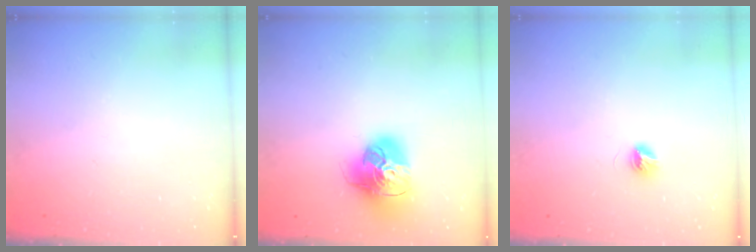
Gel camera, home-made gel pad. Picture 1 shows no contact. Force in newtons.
{"total": 17.6, "press": 17.5, "slide": 2.0}
{"total": 4.0, "press": 3.9, "slide": 0.5}